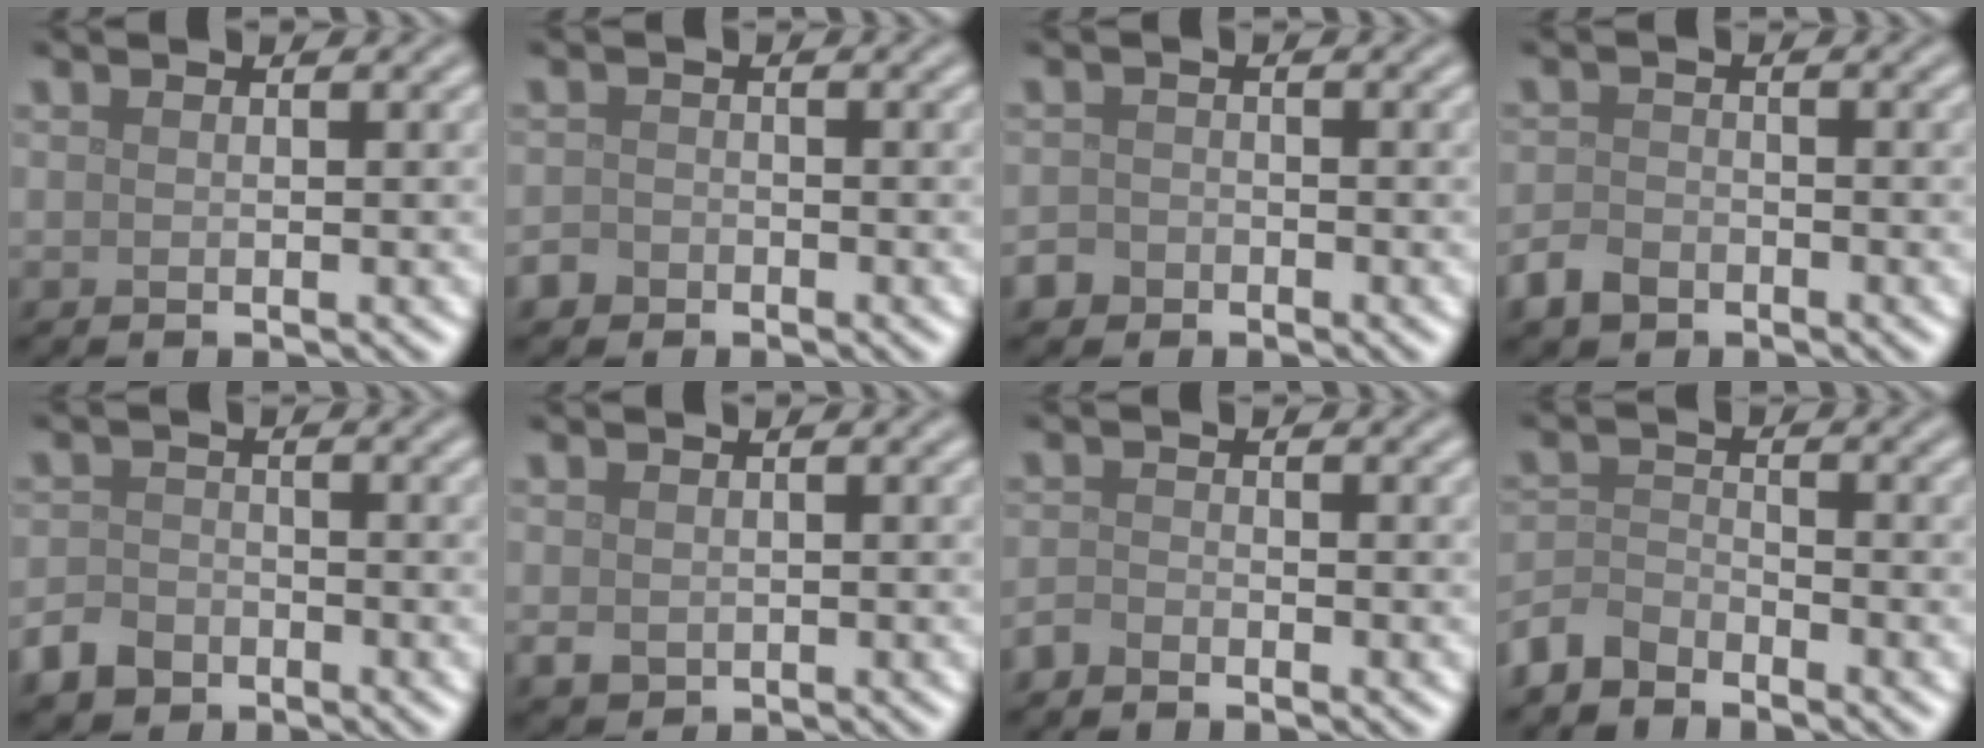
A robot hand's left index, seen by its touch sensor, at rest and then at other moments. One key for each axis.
{"total": 1.5, "fx": -1.0, "fy": 1.1, "fz": 0.2, "tx": 0.002, "ty": 0.002, "tz": -0.023}
{"total": 1.8, "fx": -1.1, "fy": 1.4, "fz": 0.2, "tx": 0.005, "ty": 0.004, "tz": -0.024}
{"total": 2.4, "fx": -1.7, "fy": 1.5, "fz": 0.8, "tx": -0.015, "ty": -0.001, "tz": -0.041}
{"total": 2.8, "fx": -1.9, "fy": 1.9, "fz": 0.8, "tx": -0.012, "ty": -0.001, "tz": -0.043}
{"total": 1.2, "fx": 0.0, "fy": 1.1, "fz": 0.6, "tx": -0.010, "ty": -0.003, "tz": 0.001}
{"total": 1.2, "fx": -1.1, "fy": 0.4, "fz": 0.2, "tx": -0.003, "ty": 0.000, "tz": -0.027}
{"total": 2.9, "fx": -2.6, "fy": 1.0, "fz": 0.5, "tx": -0.010, "ty": 0.001, "tz": -0.066}